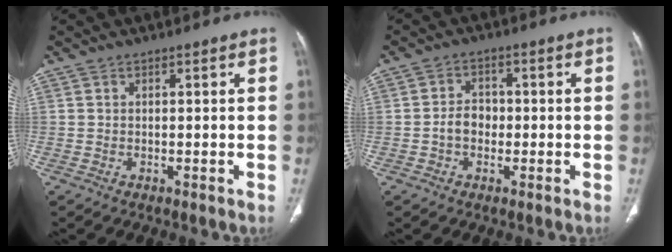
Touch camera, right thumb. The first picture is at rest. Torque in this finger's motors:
{"motor_torque": [0.95, 0.73, 0.93, -0.47, 0.13]}